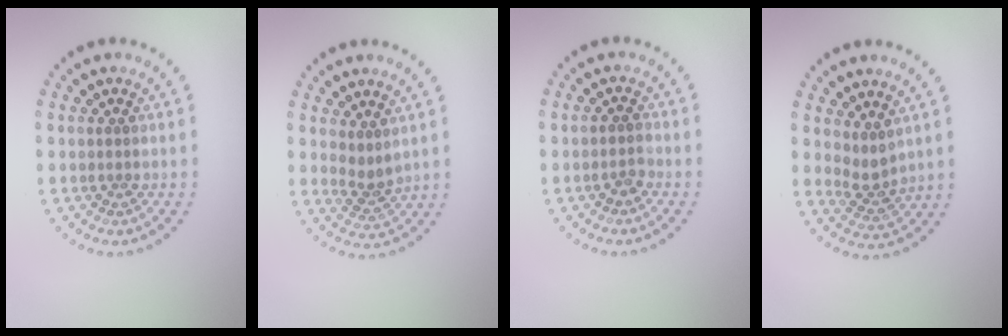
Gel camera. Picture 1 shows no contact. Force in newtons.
{"total": 1.8, "press": 1.4, "slide": 1.1}
{"total": 1.2, "press": 1.0, "slide": 0.7}
{"total": 2.2, "press": 1.7, "slide": 1.4}